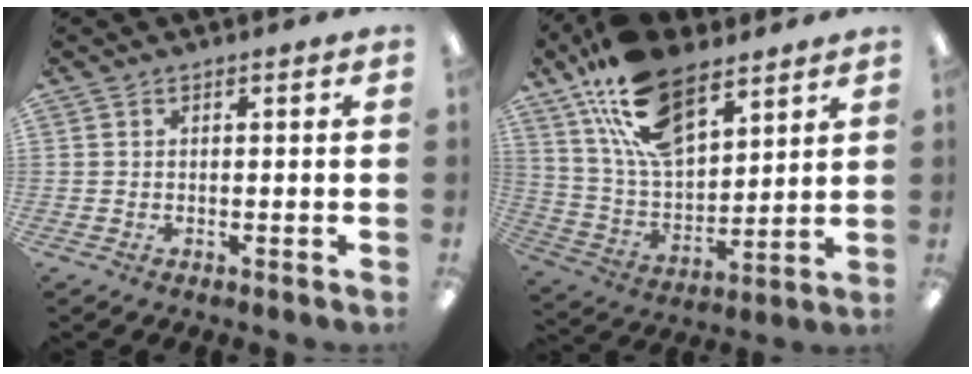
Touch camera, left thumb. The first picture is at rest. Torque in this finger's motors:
{"motor_torque": [2.09, 1.59, 1.78, -0.99, 0.36]}